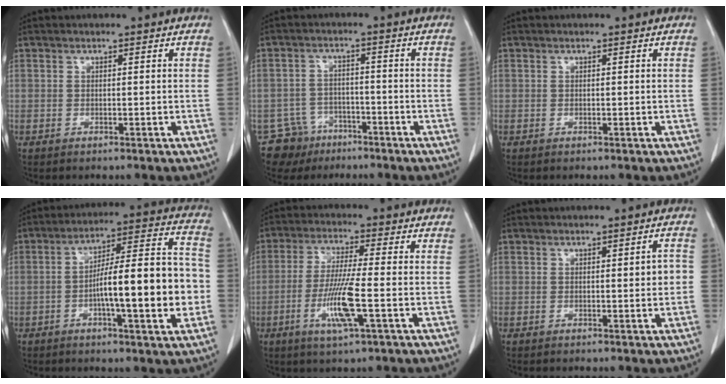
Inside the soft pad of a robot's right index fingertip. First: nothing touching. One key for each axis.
{"total": 6.1, "fx": -3.9, "fy": 4.6, "fz": -0.4, "tx": 0.011, "ty": 0.010, "tz": -0.066}
{"total": 0.0}
{"total": 16.8, "fx": -3.1, "fy": 2.3, "fz": 16.3, "tx": -0.248, "ty": 0.022, "tz": -0.047}
{"total": 9.0, "fx": -2.7, "fy": 0.2, "fz": 8.5, "tx": -0.171, "ty": -0.014, "tz": -0.054}
{"total": 2.4, "fx": 0.1, "fy": 0.7, "fz": 2.2, "tx": -0.026, "ty": 0.003, "tz": 0.002}